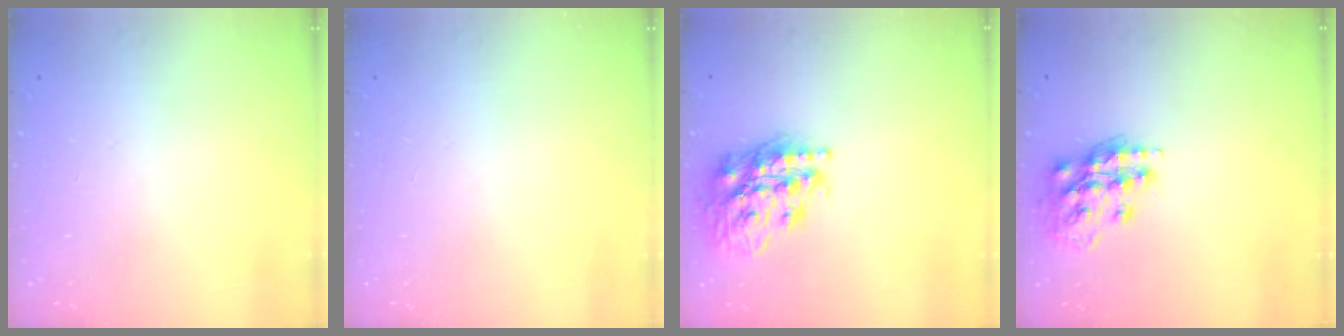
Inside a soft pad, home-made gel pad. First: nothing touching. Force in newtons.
{"total": 0.0}
{"total": 19.9, "press": 19.8, "slide": 2.4}
{"total": 14.9, "press": 14.9, "slide": 1.1}